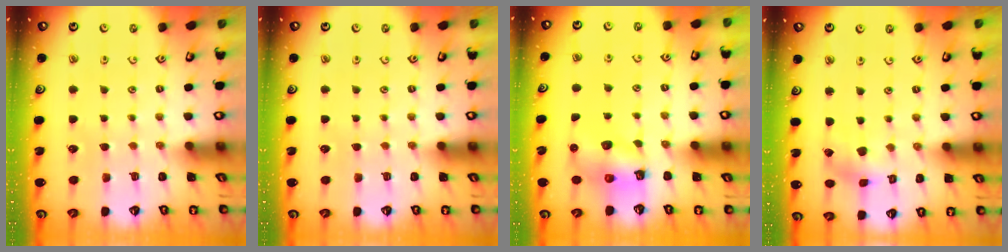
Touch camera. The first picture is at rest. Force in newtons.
{"total": 0.0}
{"total": 6.5, "press": 6.5, "slide": 0.8}
{"total": 2.8, "press": 2.7, "slide": 0.4}